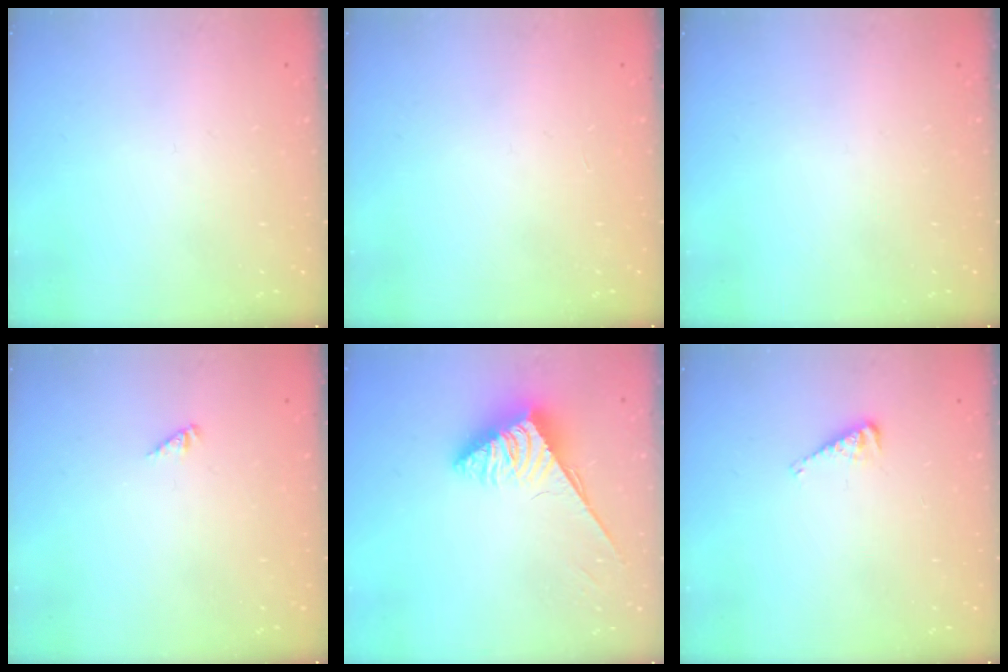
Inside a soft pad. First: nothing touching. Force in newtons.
{"total": 0.0}
{"total": 0.0}
{"total": 0.0}
{"total": 3.8, "press": 3.7, "slide": 0.6}
{"total": 4.1, "press": 4.1, "slide": 0.5}